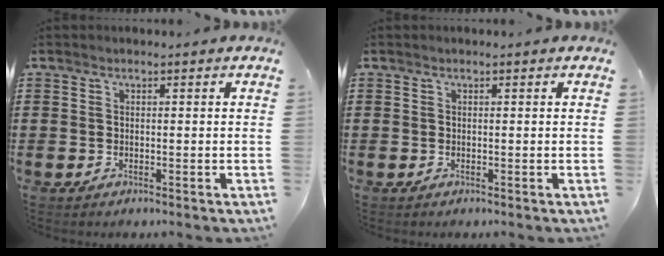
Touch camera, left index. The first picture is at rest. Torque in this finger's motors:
{"motor_torque": [0.00, 0.00, 0.00, 0.00]}